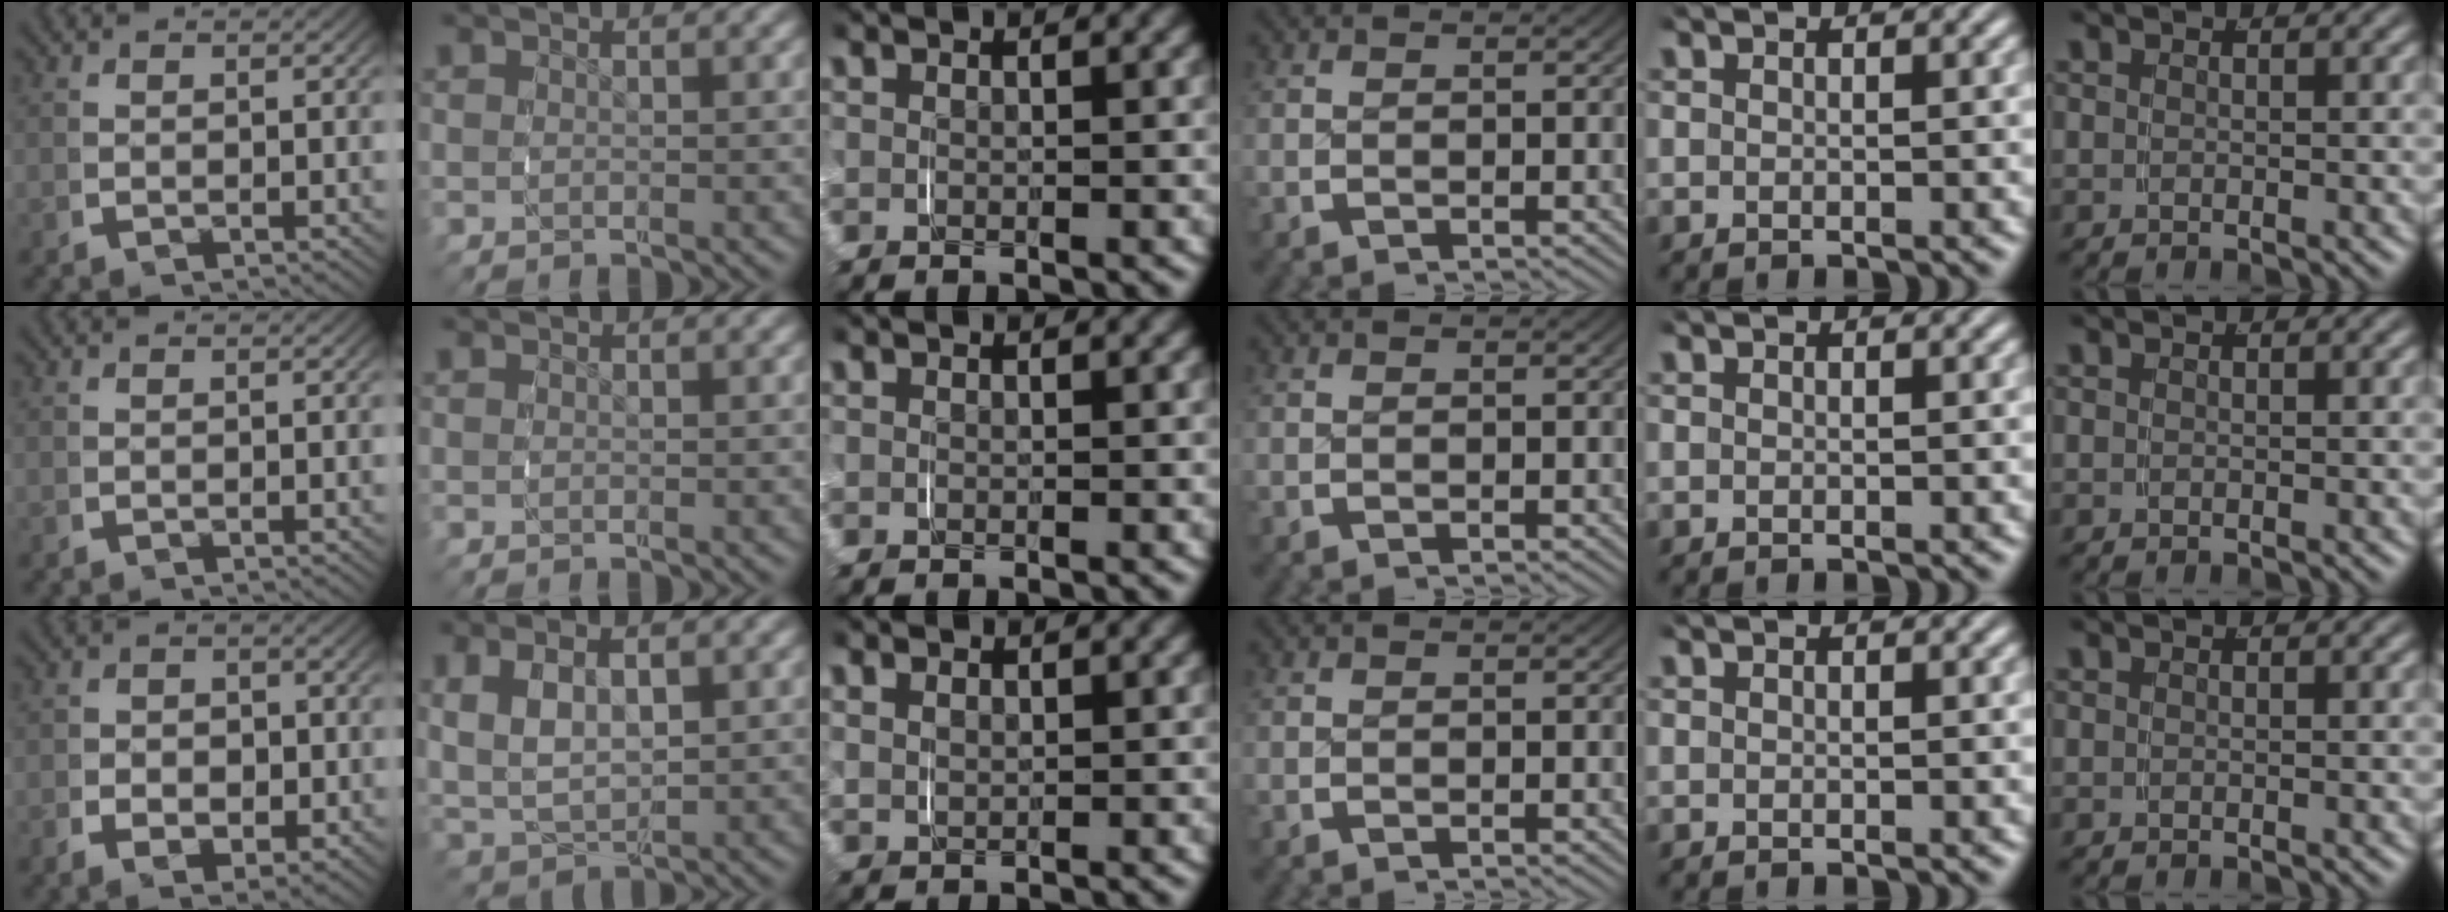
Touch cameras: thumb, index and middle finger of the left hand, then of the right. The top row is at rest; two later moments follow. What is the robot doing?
{"motion": "grasp_and_lifting", "object": "scarf"}